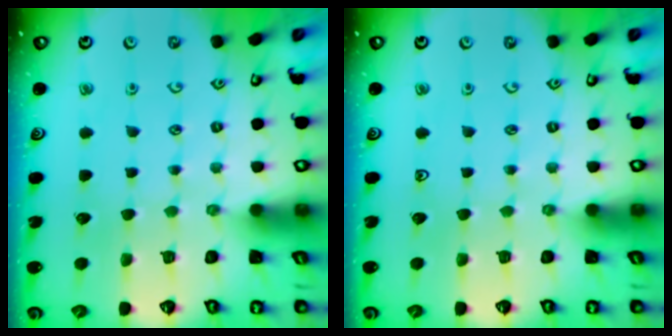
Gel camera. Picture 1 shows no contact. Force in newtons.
{"total": 0.0}